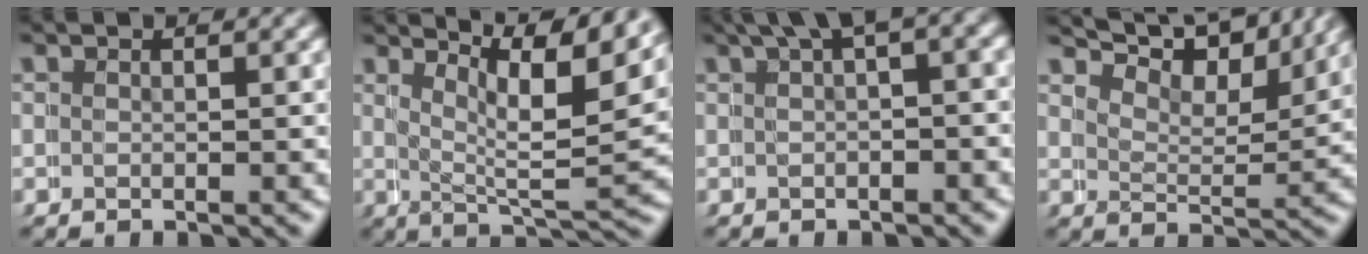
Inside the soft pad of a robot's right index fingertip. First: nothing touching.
{"total": 8.5, "force": [4.4, 3.0, 6.6], "torque": [-0.099, -0.010, 0.060]}
{"total": 4.0, "force": [1.8, 1.7, 3.1], "torque": [-0.040, 0.014, 0.021]}
{"total": 9.8, "force": [8.9, 2.6, 3.3], "torque": [-0.052, 0.024, 0.125]}